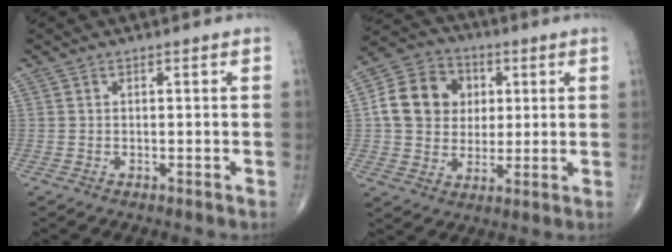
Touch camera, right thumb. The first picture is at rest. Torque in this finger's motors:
{"motor_torque": [1.33, 1.85, 0.55, -0.34, 0.07]}